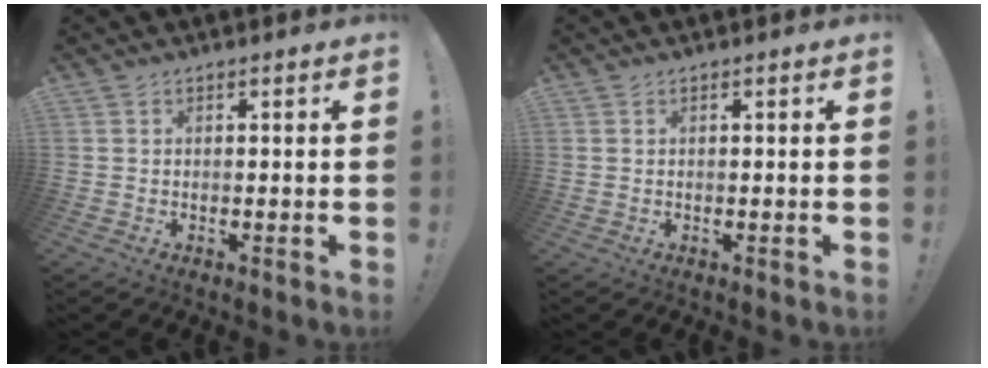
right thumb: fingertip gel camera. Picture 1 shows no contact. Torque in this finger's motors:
{"motor_torque": [-0.28, 0.69, 0.41, 0.29, 0.04]}